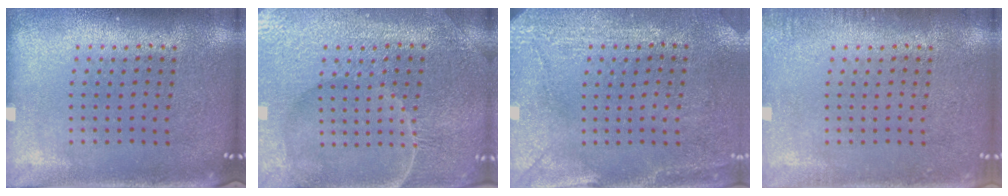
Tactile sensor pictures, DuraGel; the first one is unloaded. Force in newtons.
{"total": 4.4, "press": 4.2, "slide": 1.3}
{"total": 3.0, "press": 2.6, "slide": 1.4}
{"total": 1.2, "press": 1.1, "slide": 0.2}